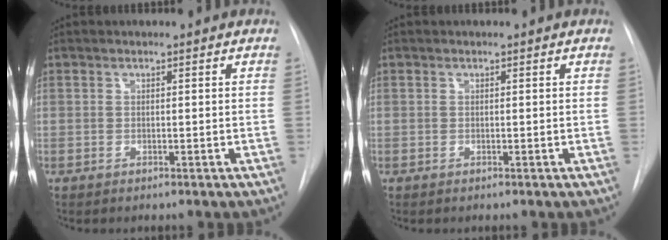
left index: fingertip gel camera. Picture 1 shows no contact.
{"total": 0.0}